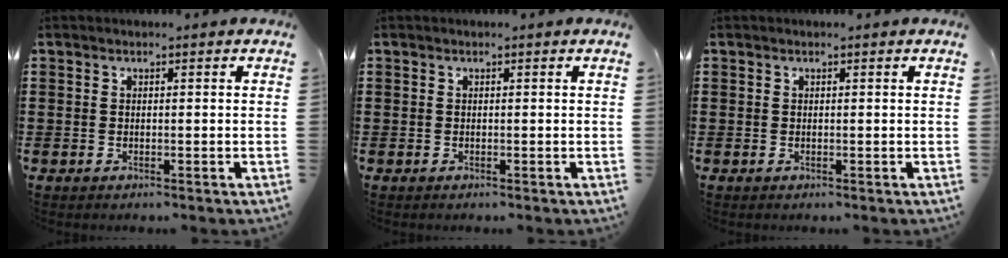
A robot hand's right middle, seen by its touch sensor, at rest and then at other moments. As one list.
[{"total": 0.0}, {"total": 0.0}]